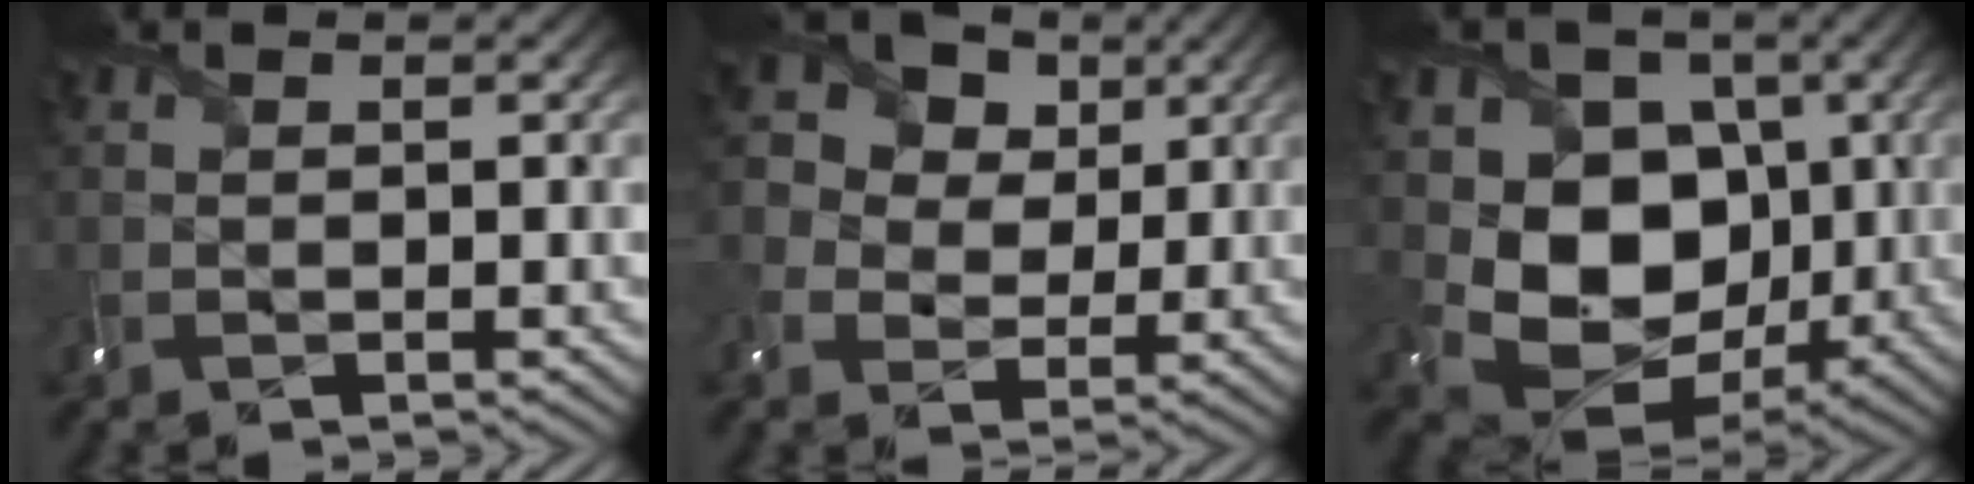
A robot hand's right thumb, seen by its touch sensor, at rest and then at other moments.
{"total": 9.6, "force": [2.9, 8.2, 4.1], "torque": [-0.123, 0.027, 0.039]}
{"total": 12.7, "force": [0.9, 10.5, 7.1], "torque": [-0.144, -0.019, 0.009]}